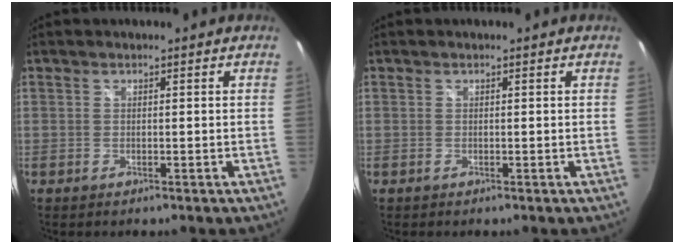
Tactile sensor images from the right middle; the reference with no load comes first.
{"total": 0.0}